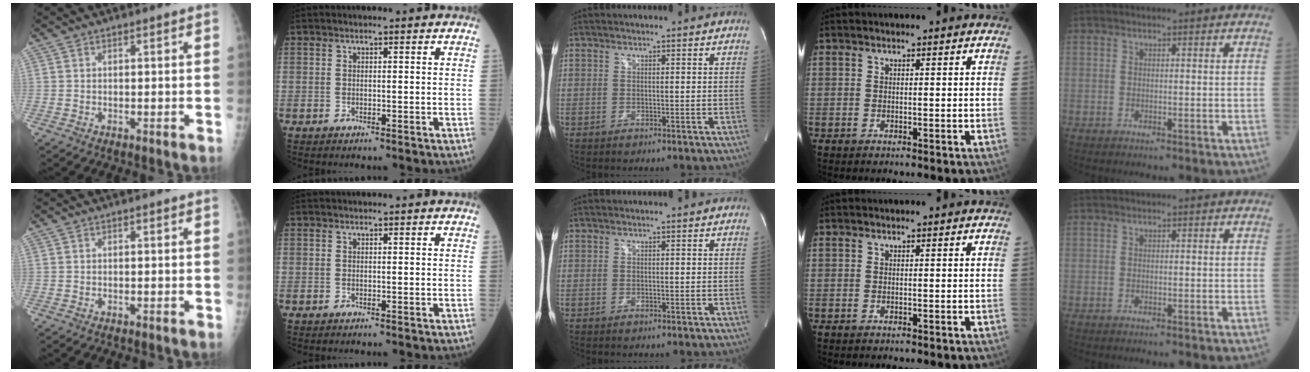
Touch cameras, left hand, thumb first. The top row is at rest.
{}